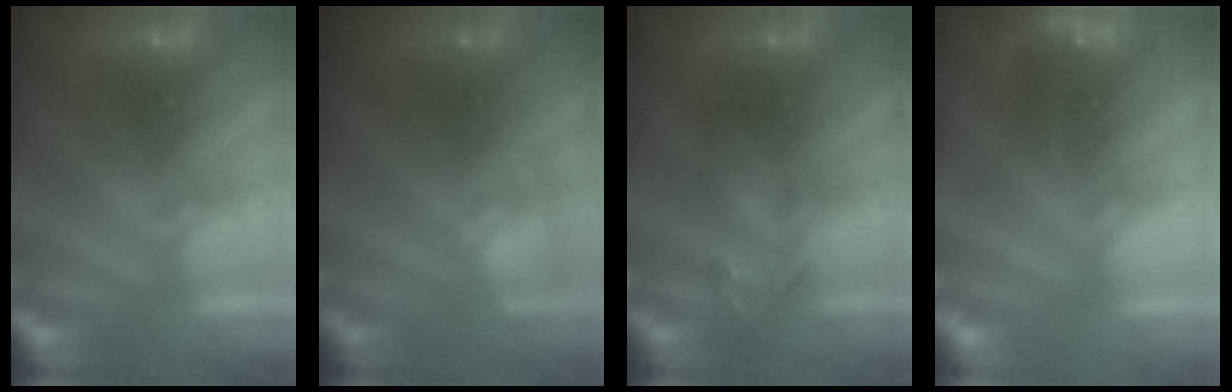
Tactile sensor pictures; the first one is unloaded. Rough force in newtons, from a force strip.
{"total": 2.3}
{"total": 2.5}
{"total": 4.6}